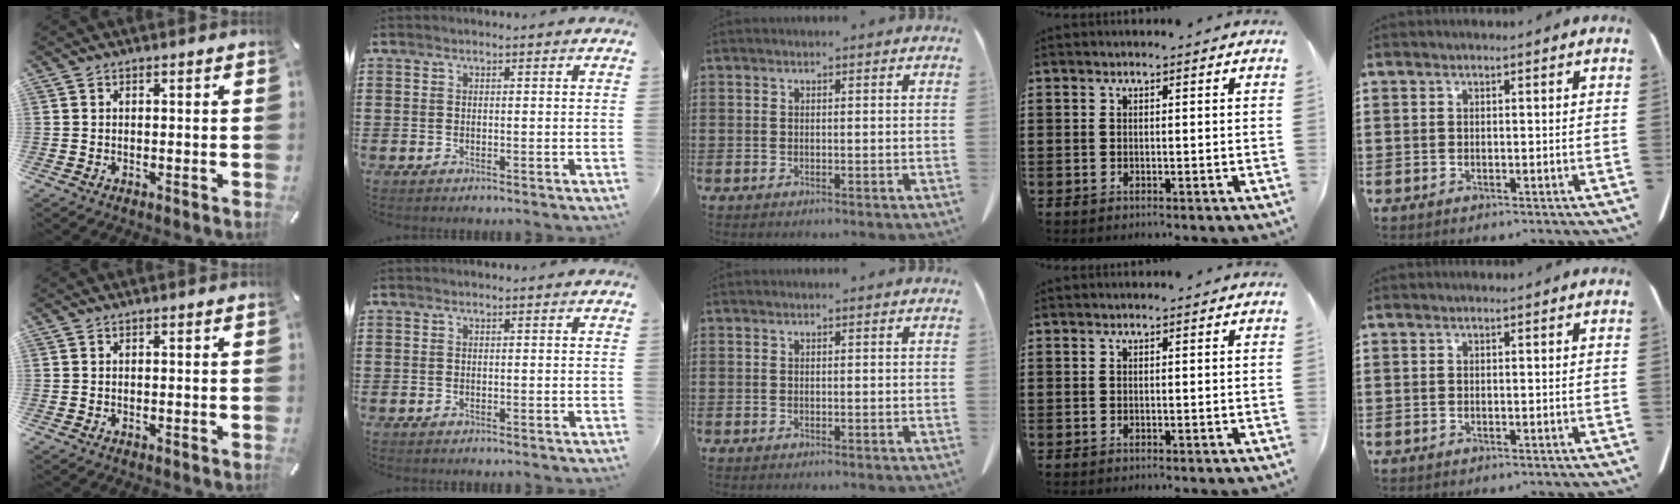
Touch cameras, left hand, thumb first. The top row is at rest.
{}